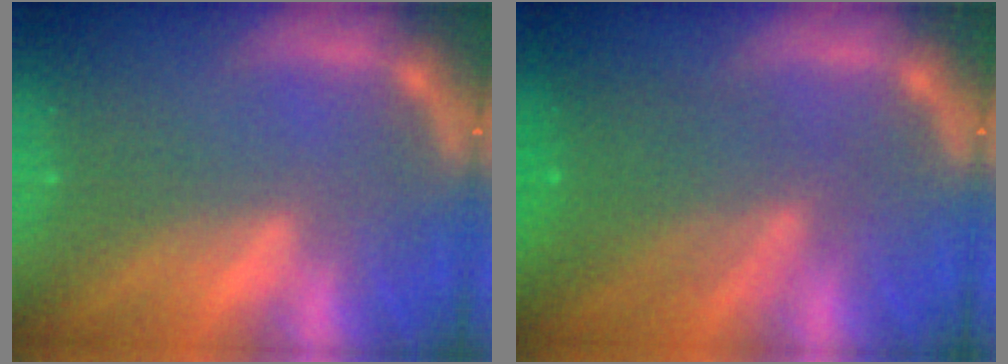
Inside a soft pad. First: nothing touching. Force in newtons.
{"total": 6.0}